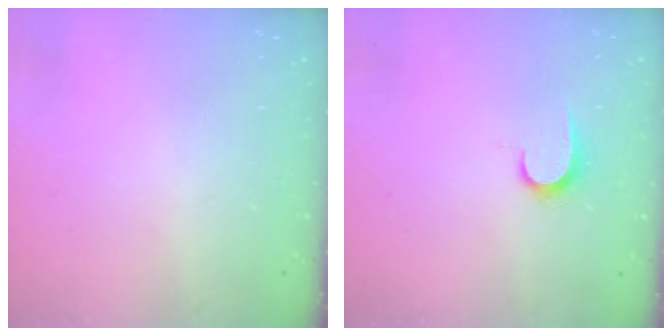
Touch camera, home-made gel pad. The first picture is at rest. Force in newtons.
{"total": 6.6, "press": 6.6, "slide": 0.7}